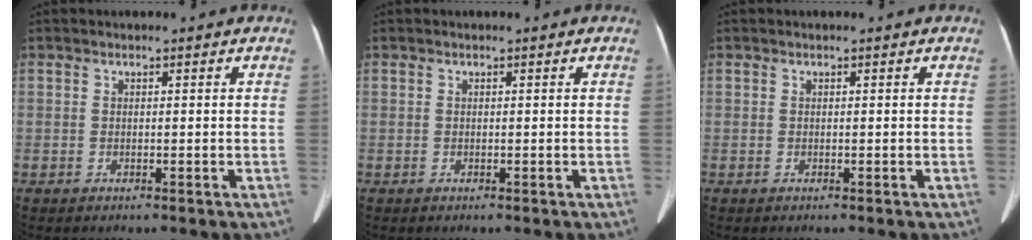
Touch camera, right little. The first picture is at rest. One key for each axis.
{"total": 0.0}
{"total": 0.0}